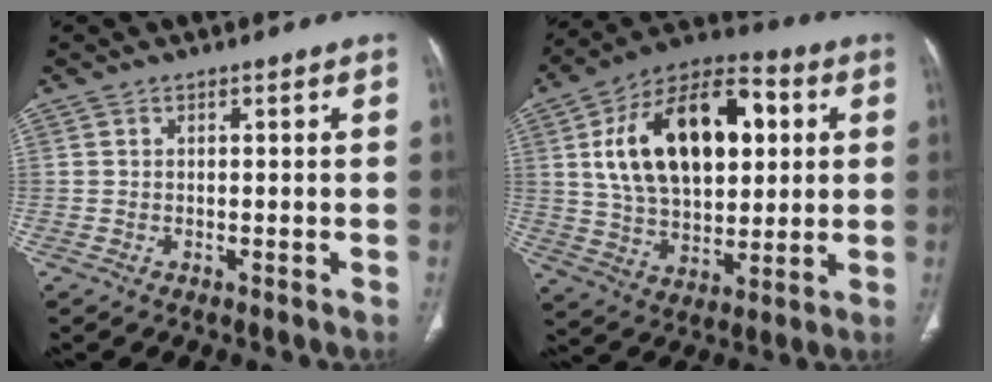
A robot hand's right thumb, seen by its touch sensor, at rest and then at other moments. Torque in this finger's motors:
{"motor_torque": [1.02, 3.21, 2.00, -0.11, 0.54]}